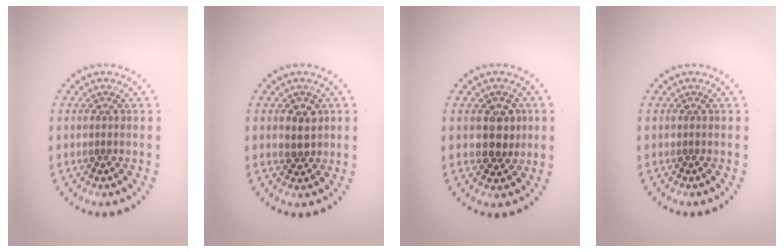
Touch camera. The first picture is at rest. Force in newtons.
{"total": 2.0, "press": 2.0, "slide": 0.6}
{"total": 2.7, "press": 2.6, "slide": 0.8}
{"total": 0.0}